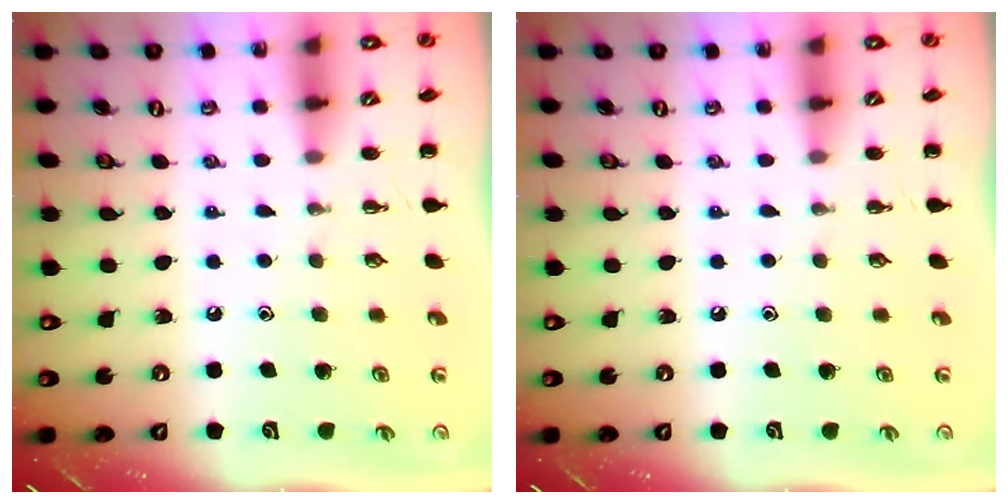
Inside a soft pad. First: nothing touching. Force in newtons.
{"total": 0.0}